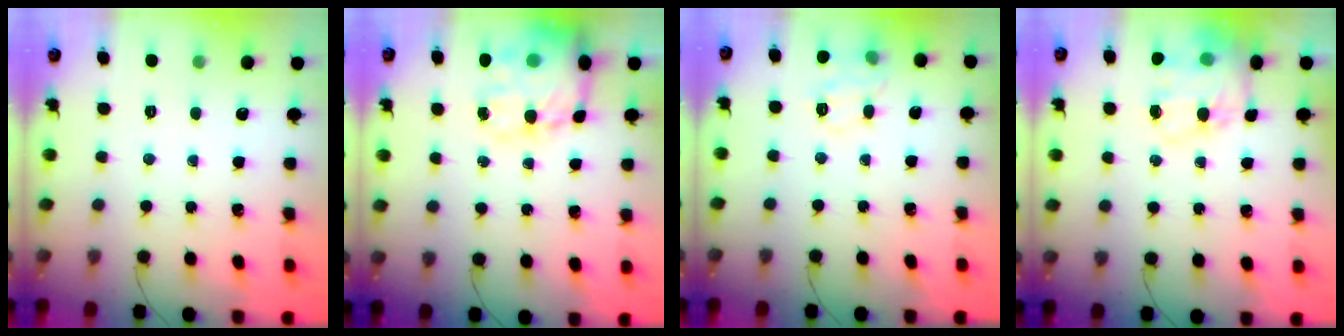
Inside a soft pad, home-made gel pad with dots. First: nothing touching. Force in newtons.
{"total": 17.3, "press": 16.9, "slide": 3.7}
{"total": 10.6, "press": 10.6, "slide": 0.2}
{"total": 14.2, "press": 13.7, "slide": 3.5}